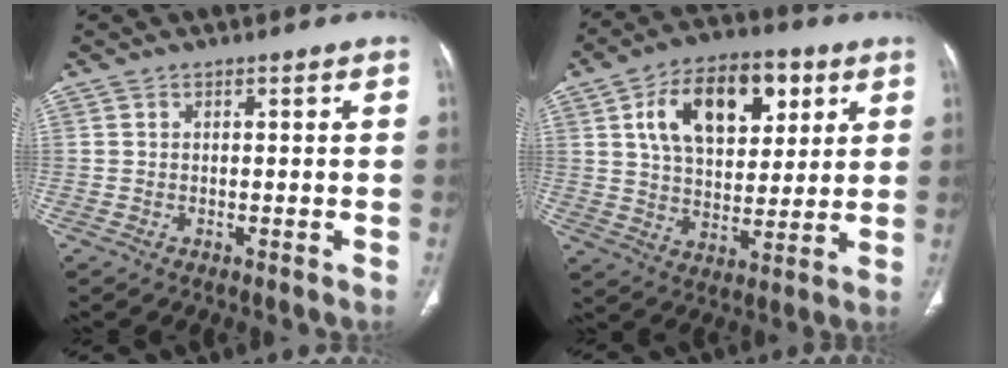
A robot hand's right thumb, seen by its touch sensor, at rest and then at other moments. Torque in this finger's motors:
{"motor_torque": [0.07, 0.51, 0.86, -0.05, 0.15]}